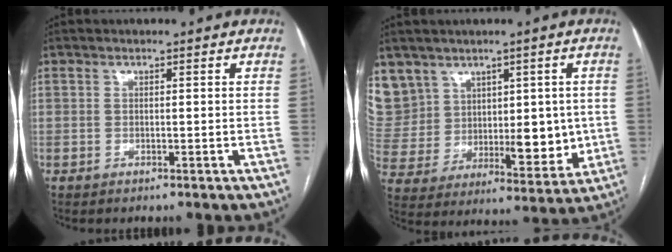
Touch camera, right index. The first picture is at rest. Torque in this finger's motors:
{"motor_torque": [0.54, 0.18, 0.38, 0.21]}